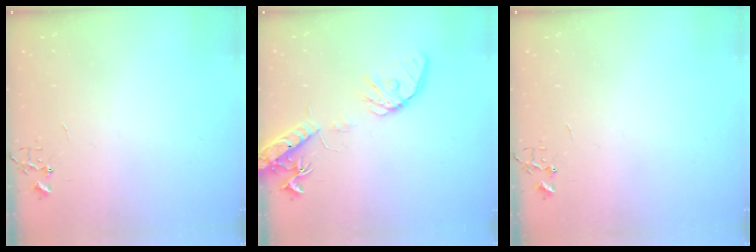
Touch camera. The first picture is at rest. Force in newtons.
{"total": 16.5, "press": 16.2, "slide": 2.8}
{"total": 0.0}